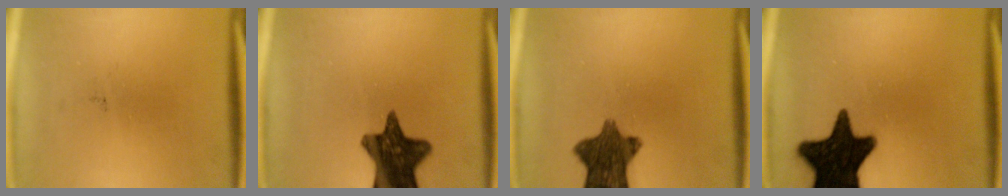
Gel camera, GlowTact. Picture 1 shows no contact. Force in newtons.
{"total": 12.6}
{"total": 10.2}
{"total": 17.7}